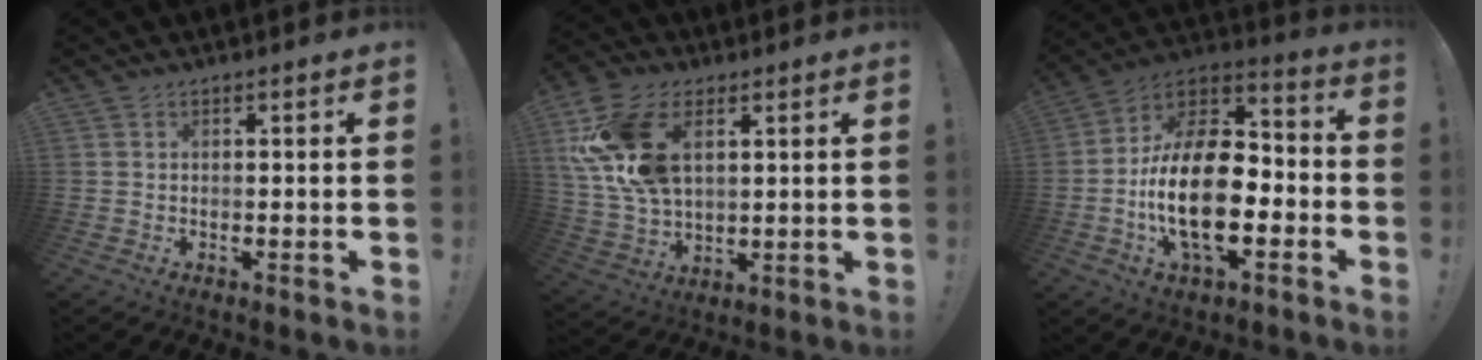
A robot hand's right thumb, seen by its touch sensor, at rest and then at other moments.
{"total": 19.5, "force": [6.4, 12.5, 13.5], "torque": [-0.270, -0.019, 0.121]}
{"total": 23.1, "force": [-5.0, 12.3, 18.9], "torque": [-0.360, 0.020, -0.081]}